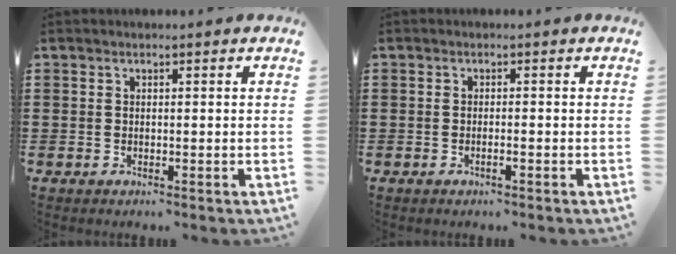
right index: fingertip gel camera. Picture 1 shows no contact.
{"total": 1.0, "force": [-0.5, 0.0, 0.8], "torque": [-0.014, -0.004, -0.009]}